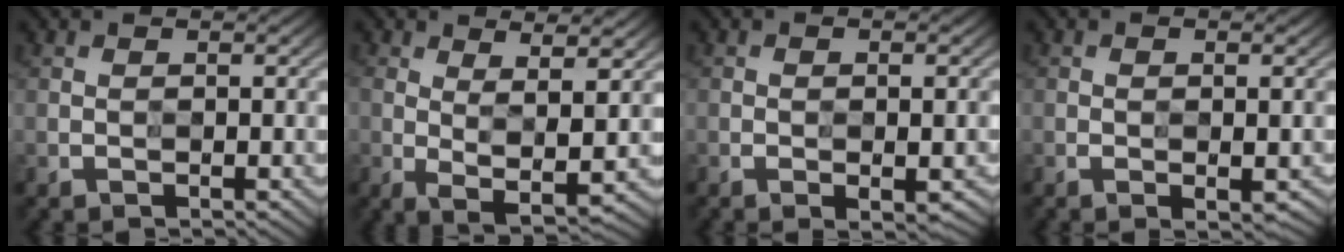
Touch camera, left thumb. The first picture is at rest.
{"total": 6.2, "force": [1.5, 2.0, 5.6], "torque": [-0.120, -0.012, 0.033]}
{"total": 2.9, "force": [-1.4, 0.8, 2.4], "torque": [-0.037, -0.006, -0.017]}
{"total": 2.0, "force": [-0.8, 0.4, 1.8], "torque": [-0.029, -0.005, -0.009]}